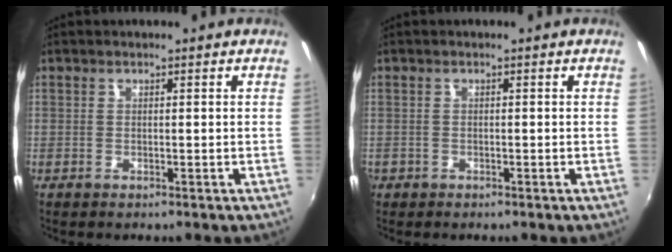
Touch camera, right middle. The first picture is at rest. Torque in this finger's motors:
{"motor_torque": [1.09, -1.05, 0.22, 0.19]}